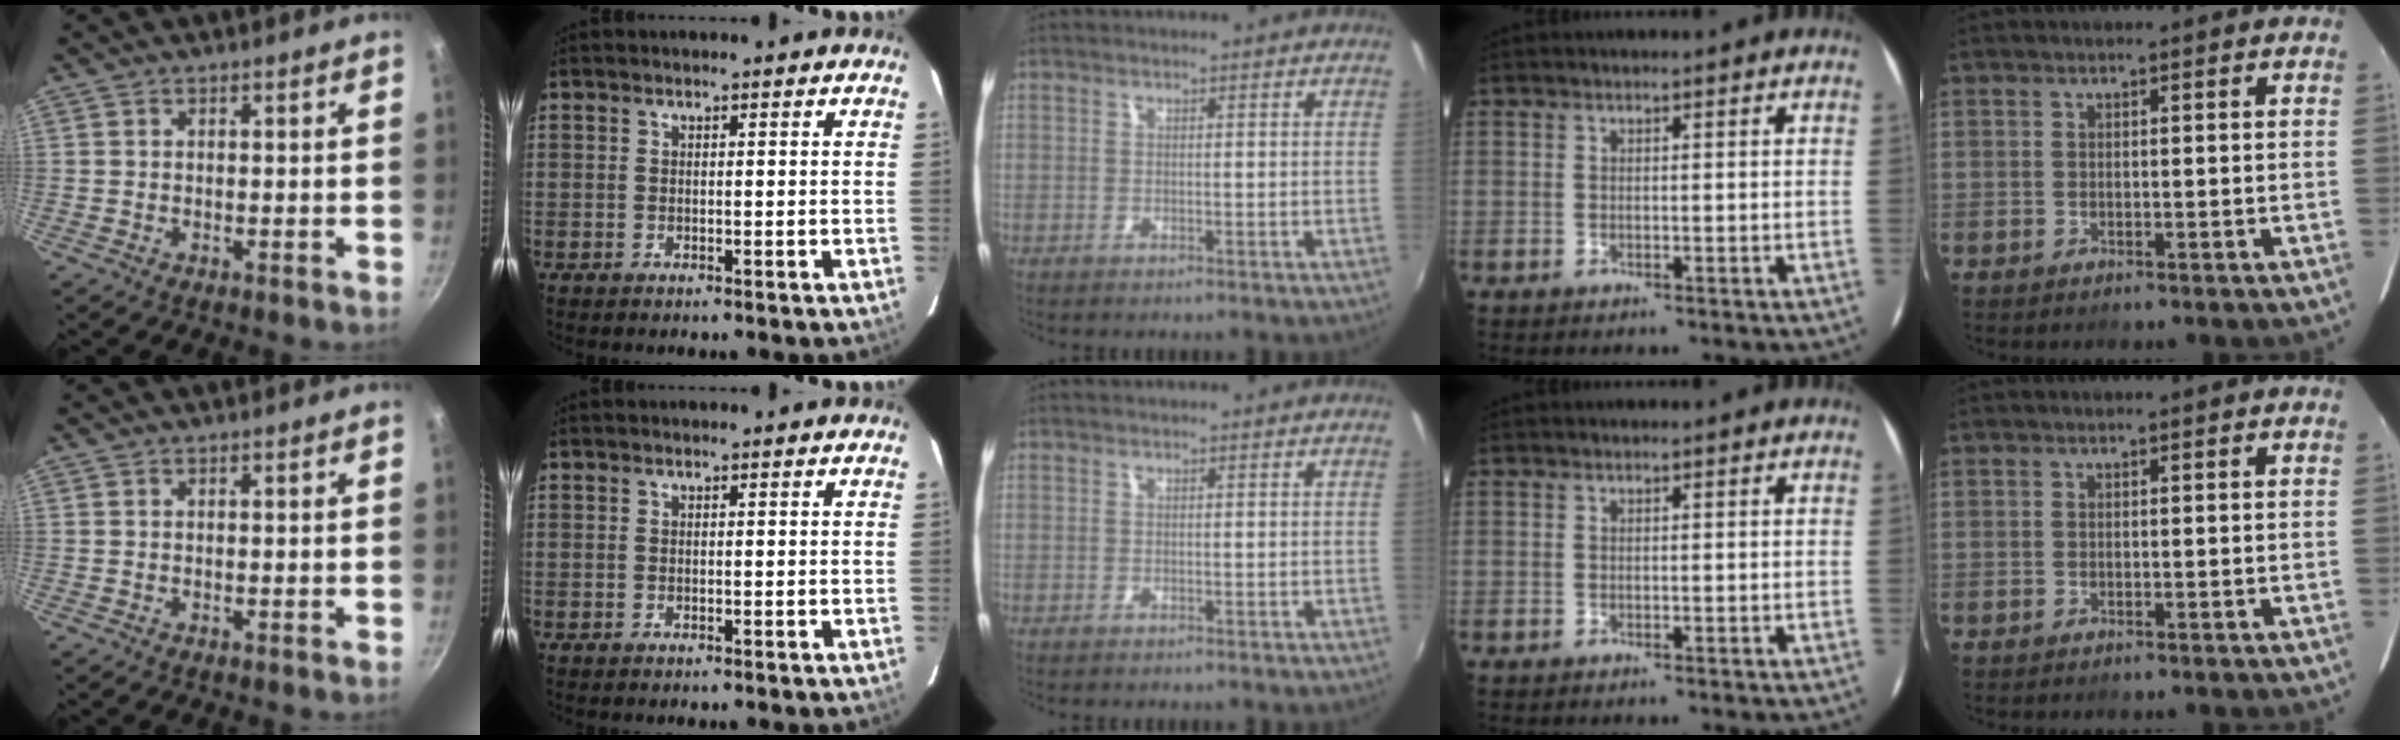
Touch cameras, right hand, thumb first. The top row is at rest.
{}